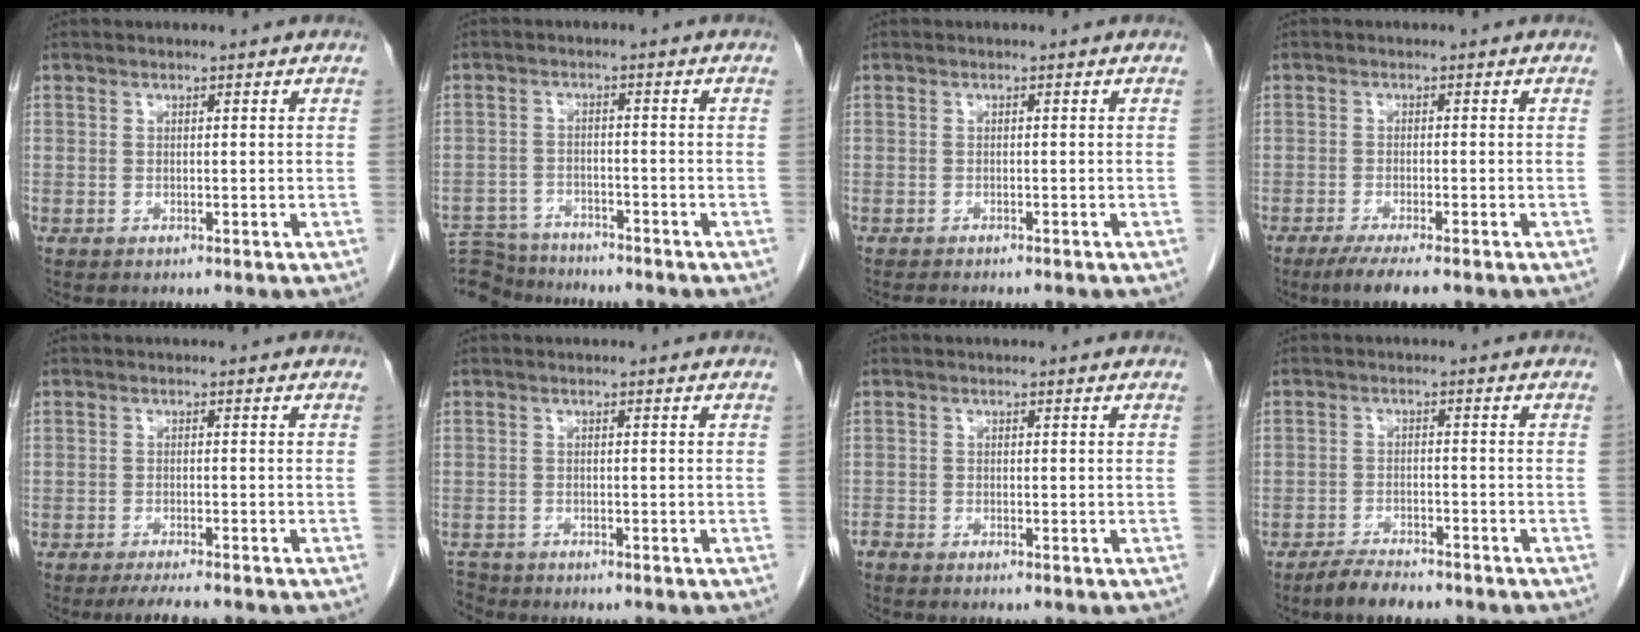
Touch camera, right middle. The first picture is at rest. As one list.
[{"total": 9.0, "force": [-8.7, 2.1, 0.9], "torque": [-0.017, 0.007, -0.142]}, {"total": 3.6, "force": [-3.1, 0.6, 1.7], "torque": [-0.023, -0.006, -0.037]}, {"total": 5.4, "force": [-3.9, 0.5, 3.8], "torque": [-0.064, -0.015, -0.060]}, {"total": 3.8, "force": [-3.2, 0.1, 2.1], "torque": [-0.036, -0.009, -0.051]}, {"total": 2.4, "force": [-2.3, 0.6, -0.3], "torque": [0.003, -0.007, -0.042]}, {"total": 0.9, "force": [-0.9, 0.1, 0.1], "torque": [-0.006, -0.002, -0.019]}, {"total": 5.0, "force": [-4.3, 1.3, 2.2], "torque": [-0.043, -0.007, -0.073]}]